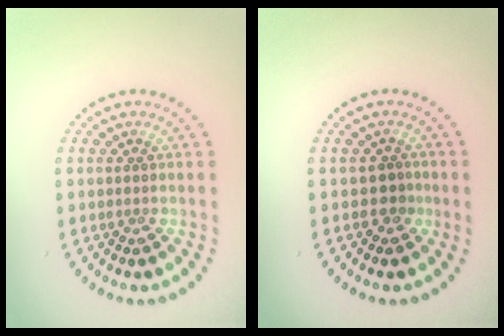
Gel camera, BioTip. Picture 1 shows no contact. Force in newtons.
{"total": 1.3, "press": 1.0, "slide": 0.9}